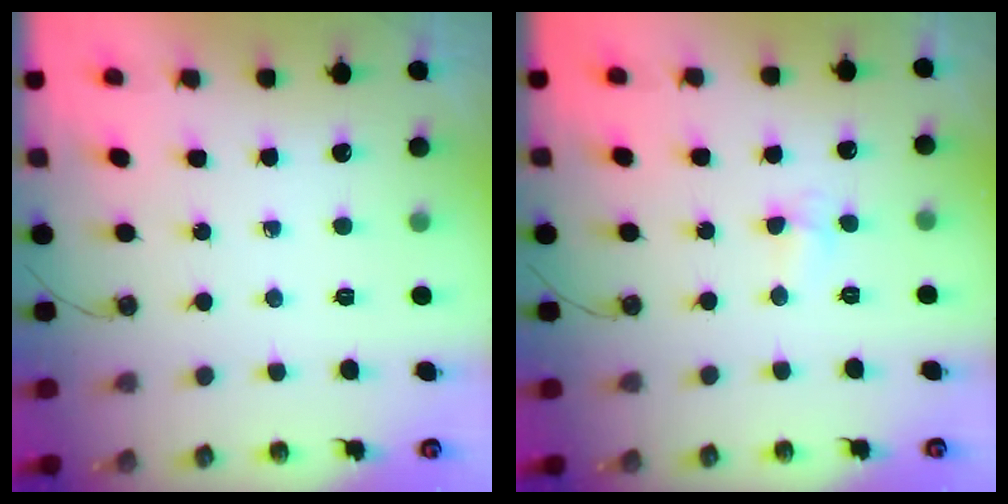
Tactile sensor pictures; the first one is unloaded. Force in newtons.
{"total": 3.8, "press": 3.7, "slide": 0.7}